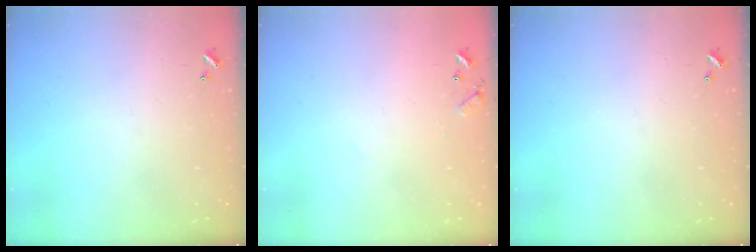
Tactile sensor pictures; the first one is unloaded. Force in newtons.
{"total": 7.2, "press": 7.2, "slide": 0.5}
{"total": 0.0}